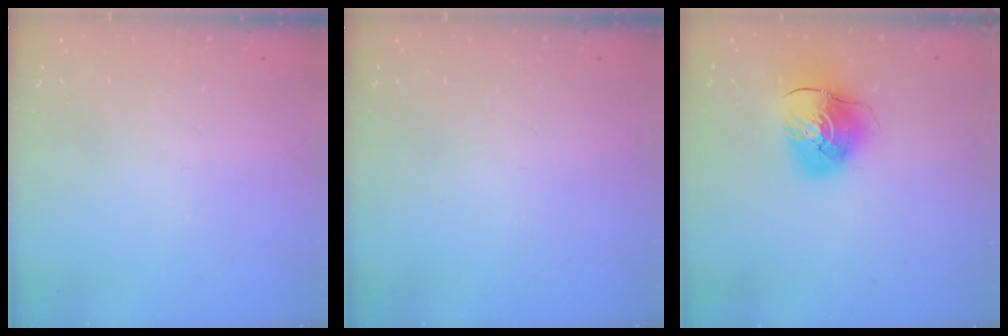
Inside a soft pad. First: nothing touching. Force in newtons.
{"total": 0.0}
{"total": 9.1, "press": 9.0, "slide": 1.2}